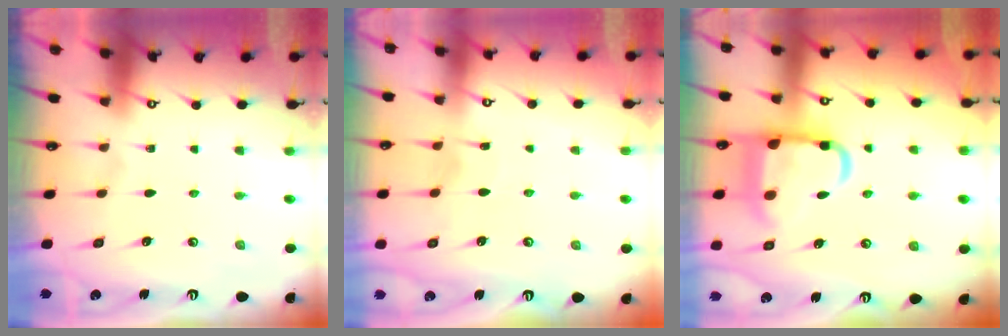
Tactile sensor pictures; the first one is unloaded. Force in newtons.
{"total": 4.5, "press": 4.5, "slide": 0.4}
{"total": 13.4, "press": 13.3, "slide": 1.7}